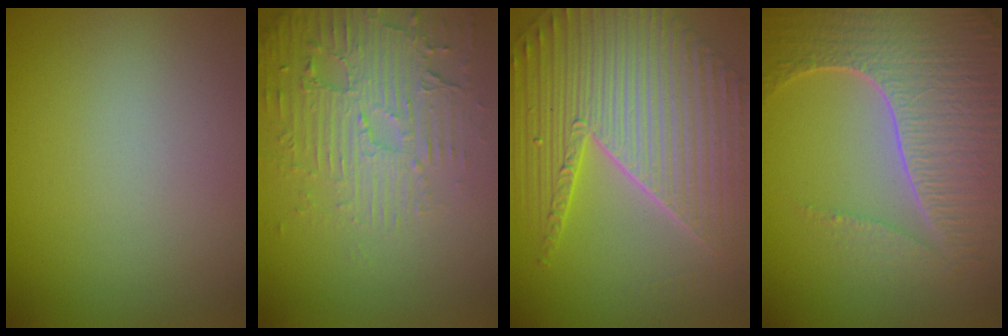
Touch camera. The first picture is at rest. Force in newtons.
{"total": 6.0, "press": 3.7, "slide": 4.7}
{"total": 10.5, "press": 7.2, "slide": 7.6}
{"total": 7.6, "press": 5.6, "slide": 5.1}